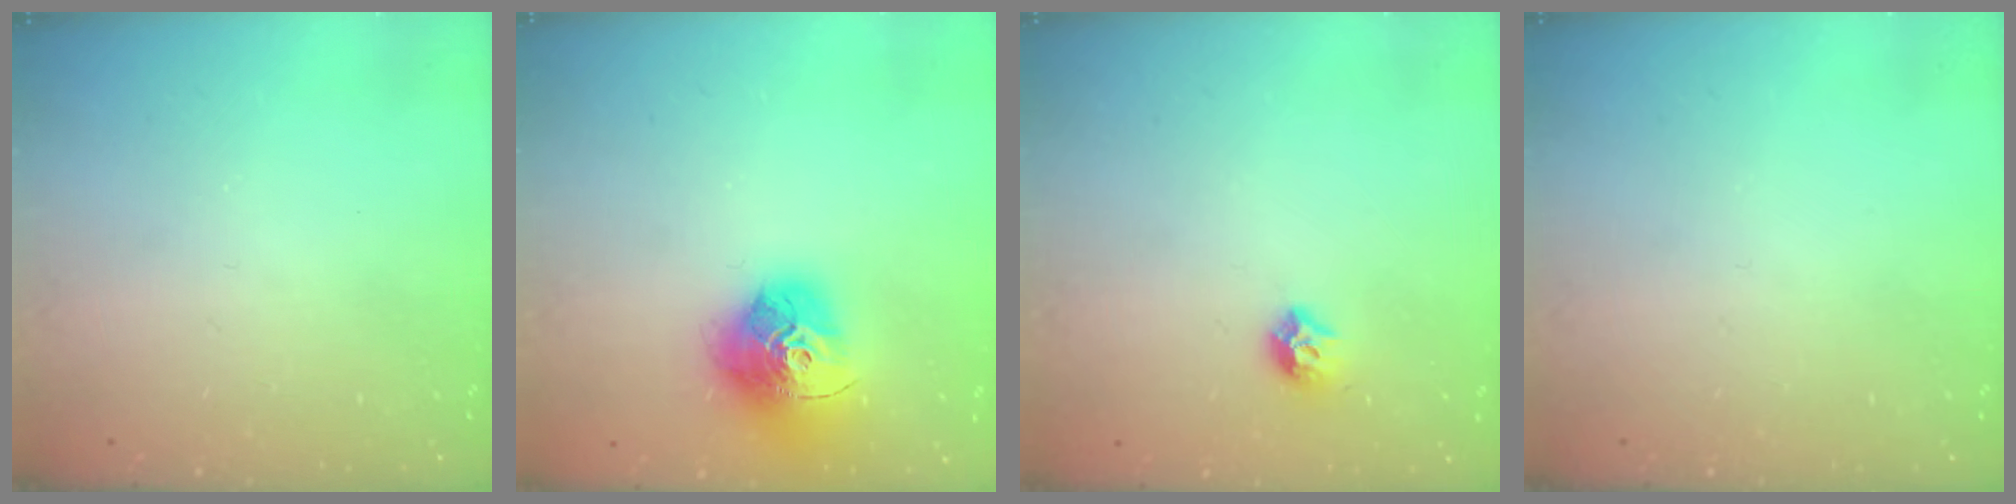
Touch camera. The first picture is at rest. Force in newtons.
{"total": 17.6, "press": 17.5, "slide": 1.9}
{"total": 7.9, "press": 7.8, "slide": 1.0}
{"total": 0.0}